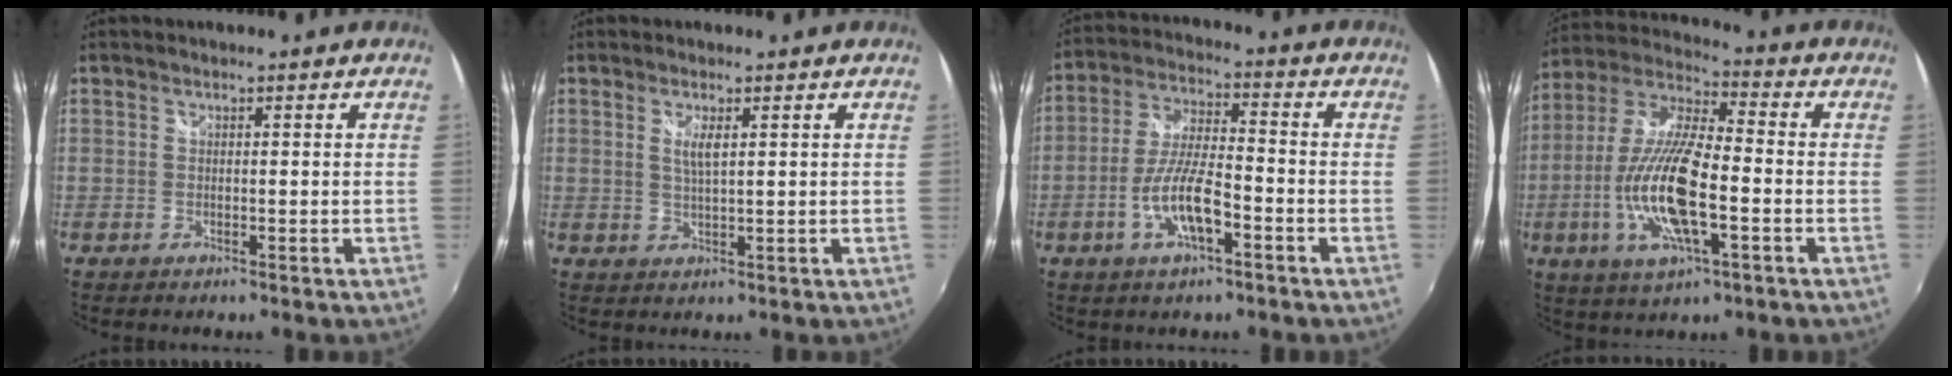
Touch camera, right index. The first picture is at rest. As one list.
[{"total": 2.7, "force": [0.9, 0.5, 2.5], "torque": [-0.046, -0.003, 0.015]}, {"total": 9.8, "force": [-4.3, 2.6, 8.5], "torque": [-0.175, -0.002, -0.077]}, {"total": 17.2, "force": [-4.5, 5.2, 15.8], "torque": [-0.324, -0.013, -0.088]}]